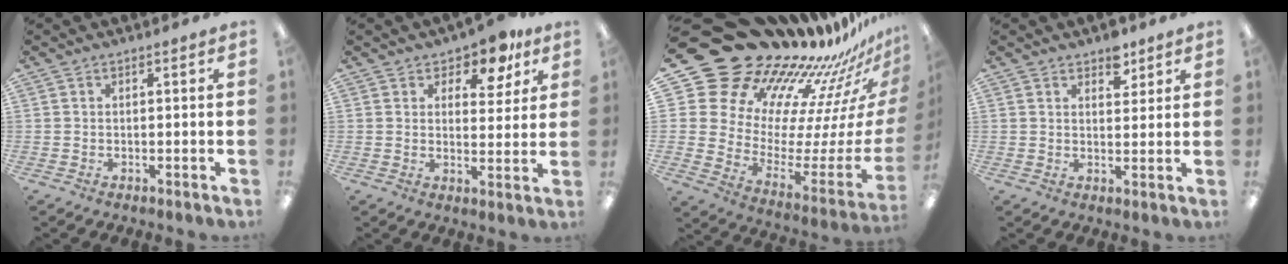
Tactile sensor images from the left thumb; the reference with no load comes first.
{"total": 7.2, "force": [5.3, 3.5, 3.3], "torque": [-0.038, -0.034, 0.089]}
{"total": 29.4, "force": [24.8, 12.8, 9.4], "torque": [-0.107, -0.248, 0.488]}
{"total": 5.0, "force": [3.6, 2.7, 2.2], "torque": [-0.010, -0.020, 0.059]}